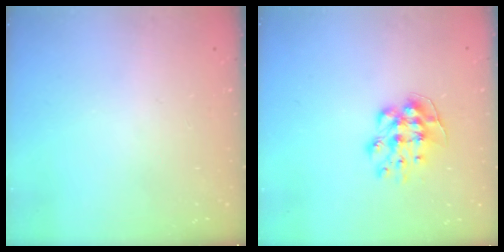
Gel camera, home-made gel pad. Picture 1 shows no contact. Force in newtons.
{"total": 9.3, "press": 9.3, "slide": 0.4}